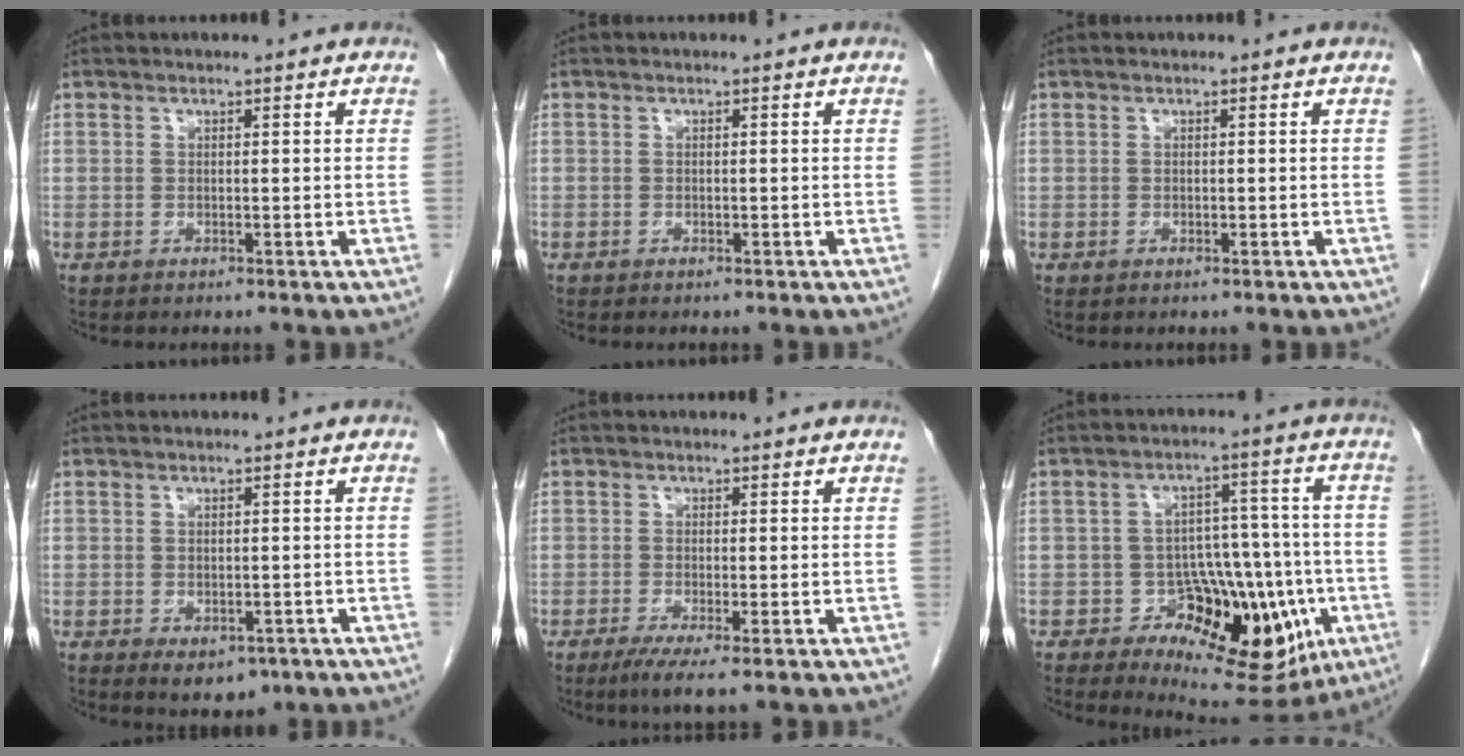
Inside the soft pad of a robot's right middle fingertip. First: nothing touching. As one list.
[{"total": 0.0}, {"total": 0.0}, {"total": 3.9, "force": [-1.9, 2.3, 2.5], "torque": [-0.029, -0.004, -0.015]}, {"total": 3.7, "force": [-2.0, 0.1, 3.1], "torque": [-0.052, -0.013, -0.034]}, {"total": 14.9, "force": [-5.4, 8.0, 11.3], "torque": [-0.125, 0.026, -0.062]}]